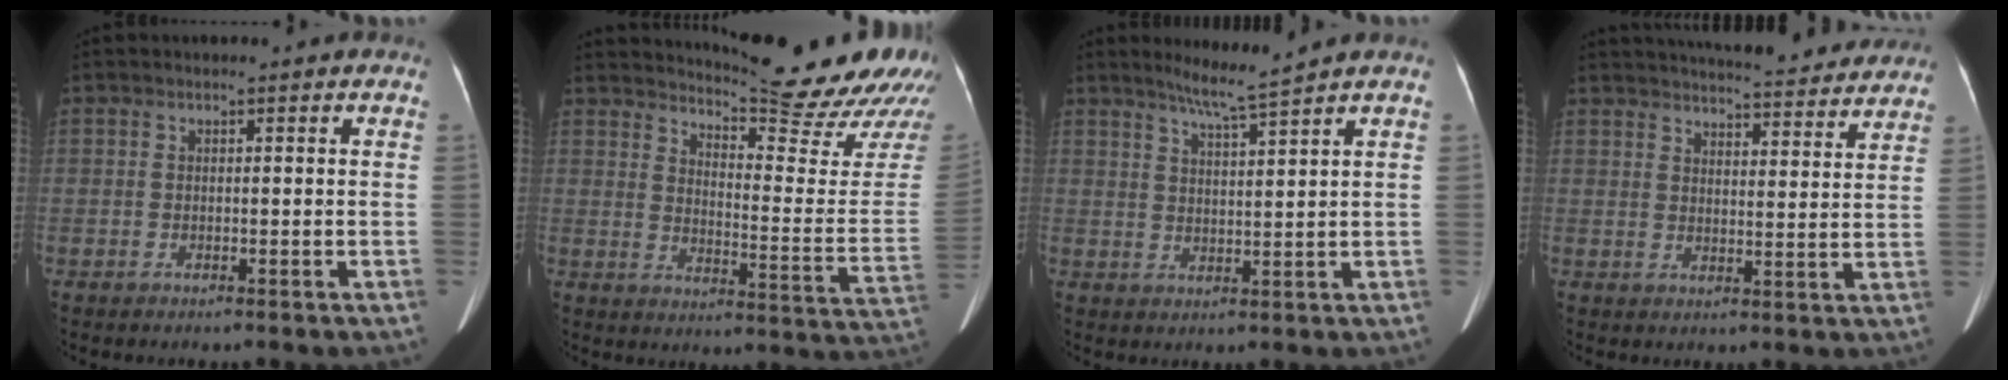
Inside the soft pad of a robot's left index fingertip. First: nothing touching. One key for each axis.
{"total": 23.0, "fx": 21.1, "fy": 1.3, "fz": 9.1, "tx": -0.125, "ty": -0.114, "tz": 0.250}
{"total": 4.3, "fx": 3.7, "fy": -1.5, "fz": 1.8, "tx": -0.038, "ty": -0.015, "tz": 0.071}
{"total": 21.8, "fx": 20.1, "fy": 3.9, "fz": 7.6, "tx": -0.110, "ty": -0.003, "tz": 0.248}